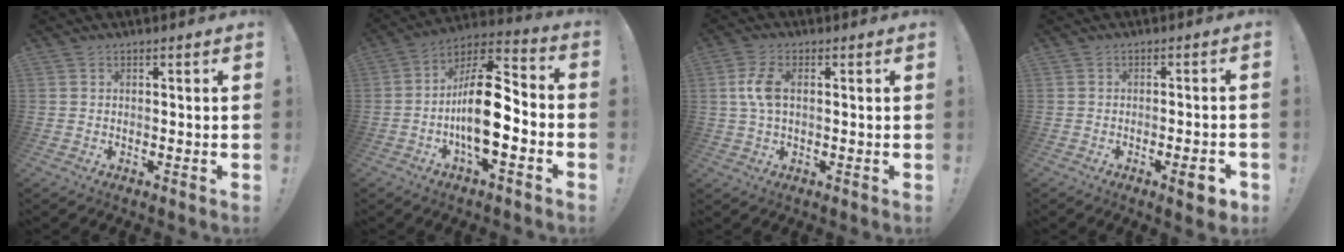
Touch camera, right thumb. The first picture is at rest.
{"total": 17.7, "force": [-3.6, 7.1, 15.8], "torque": [-0.277, 0.022, -0.059]}
{"total": 6.7, "force": [0.9, 3.7, 5.5], "torque": [-0.106, 0.004, 0.015]}
{"total": 5.5, "force": [-2.3, 1.2, 4.9], "torque": [-0.065, 0.008, -0.032]}